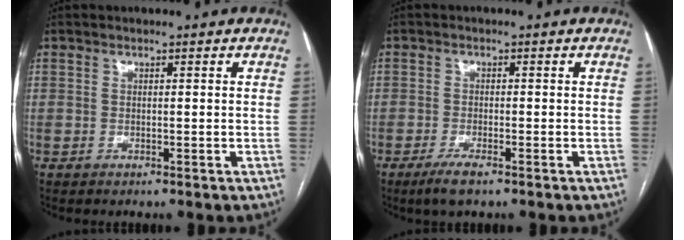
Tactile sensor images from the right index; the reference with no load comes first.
{"total": 3.1, "force": [-2.2, 0.7, 2.2], "torque": [-0.047, -0.005, -0.040]}